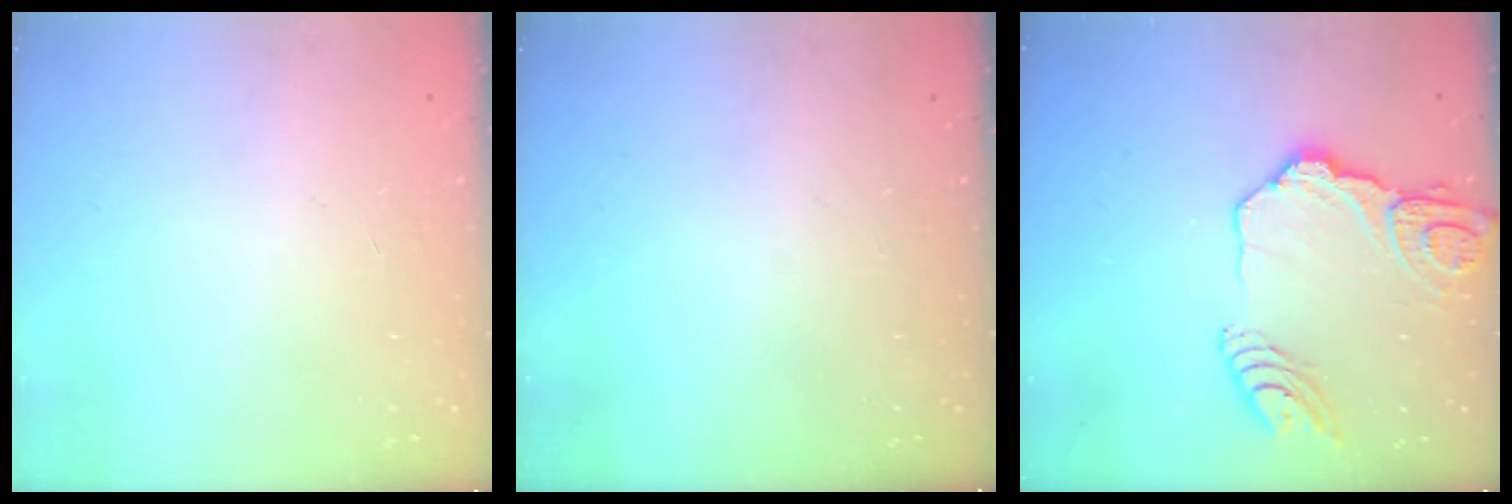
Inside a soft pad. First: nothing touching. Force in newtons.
{"total": 0.0}
{"total": 16.7, "press": 16.6, "slide": 1.9}